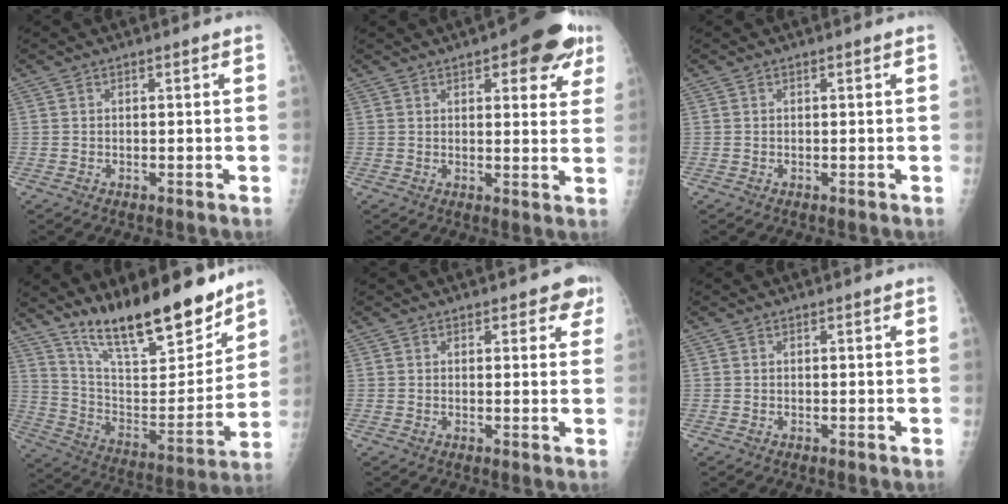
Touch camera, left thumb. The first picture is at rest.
{"total": 12.5, "force": [6.7, 4.9, 9.4], "torque": [-0.075, -0.019, 0.076]}
{"total": 0.0}
{"total": 22.8, "force": [17.5, 6.5, 13.0], "torque": [-0.170, -0.098, 0.298]}
{"total": 3.6, "force": [2.4, 2.0, 1.8], "torque": [0.014, -0.007, 0.023]}
{"total": 0.0}